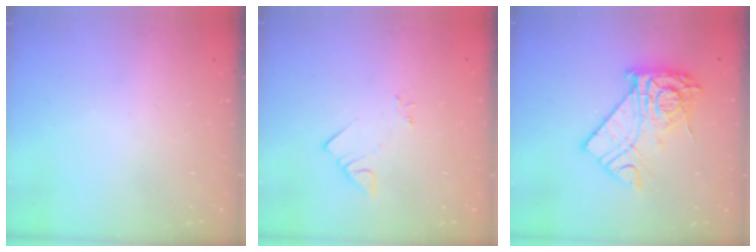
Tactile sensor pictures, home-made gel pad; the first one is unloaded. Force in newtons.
{"total": 3.2, "press": 3.2, "slide": 0.1}
{"total": 15.9, "press": 15.8, "slide": 1.4}